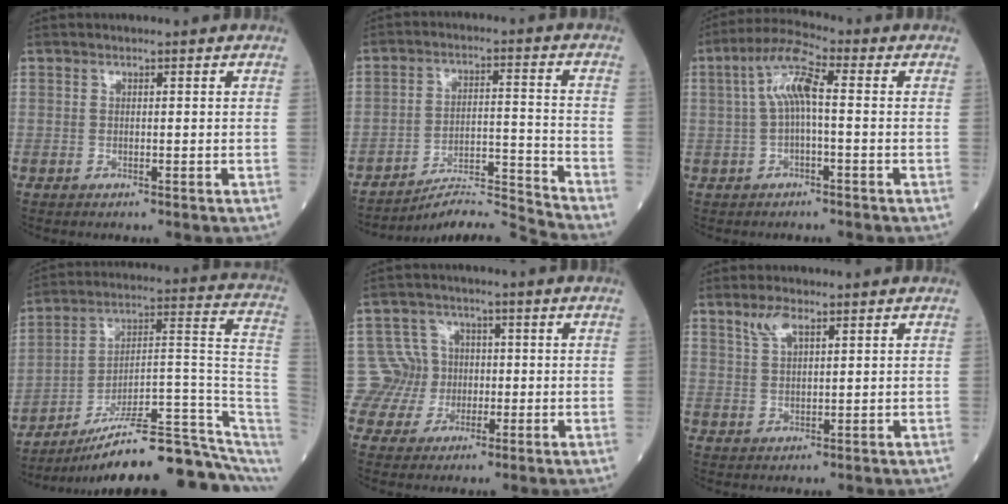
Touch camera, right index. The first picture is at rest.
{"total": 9.8, "force": [-9.2, -3.3, 0.1], "torque": [0.003, 0.025, -0.158]}
{"total": 6.7, "force": [0.6, 1.2, 6.6], "torque": [-0.131, 0.024, 0.010]}
{"total": 21.5, "force": [-16.1, 2.1, 14.1], "torque": [-0.135, 0.048, -0.241]}
{"total": 6.0, "force": [-0.2, 6.0, -0.4], "torque": [0.019, 0.018, 0.000]}
{"total": 3.4, "force": [2.4, 0.8, 2.3], "torque": [-0.051, 0.005, 0.052]}